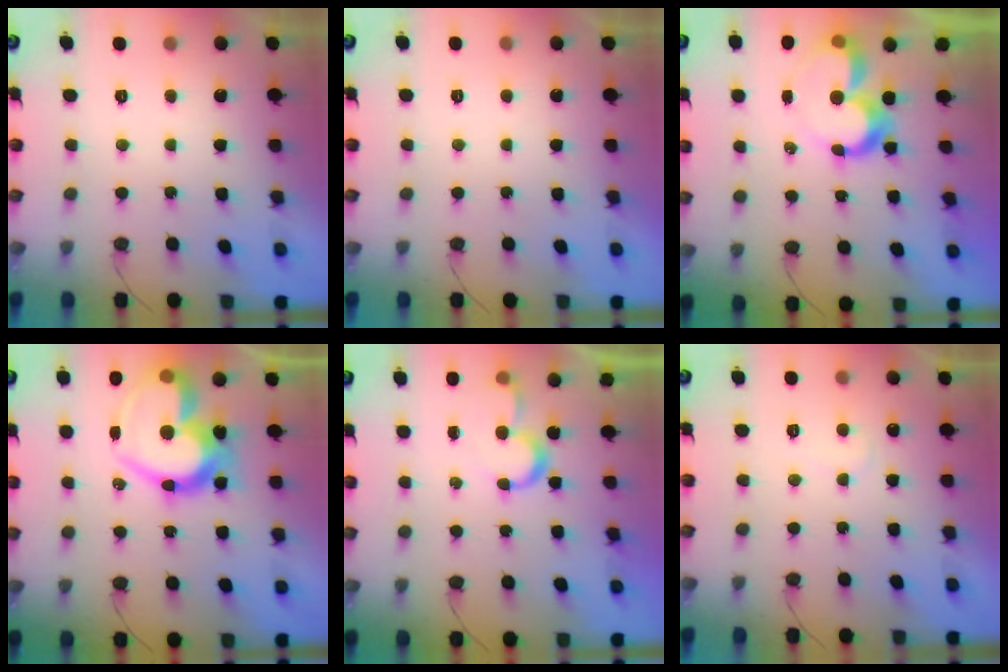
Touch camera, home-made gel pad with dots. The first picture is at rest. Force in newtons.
{"total": 1.8, "press": 1.8, "slide": 0.0}
{"total": 9.3, "press": 9.2, "slide": 0.8}
{"total": 22.9, "press": 22.8, "slide": 1.9}
{"total": 4.3, "press": 4.3, "slide": 0.3}
{"total": 5.3, "press": 5.3, "slide": 0.3}